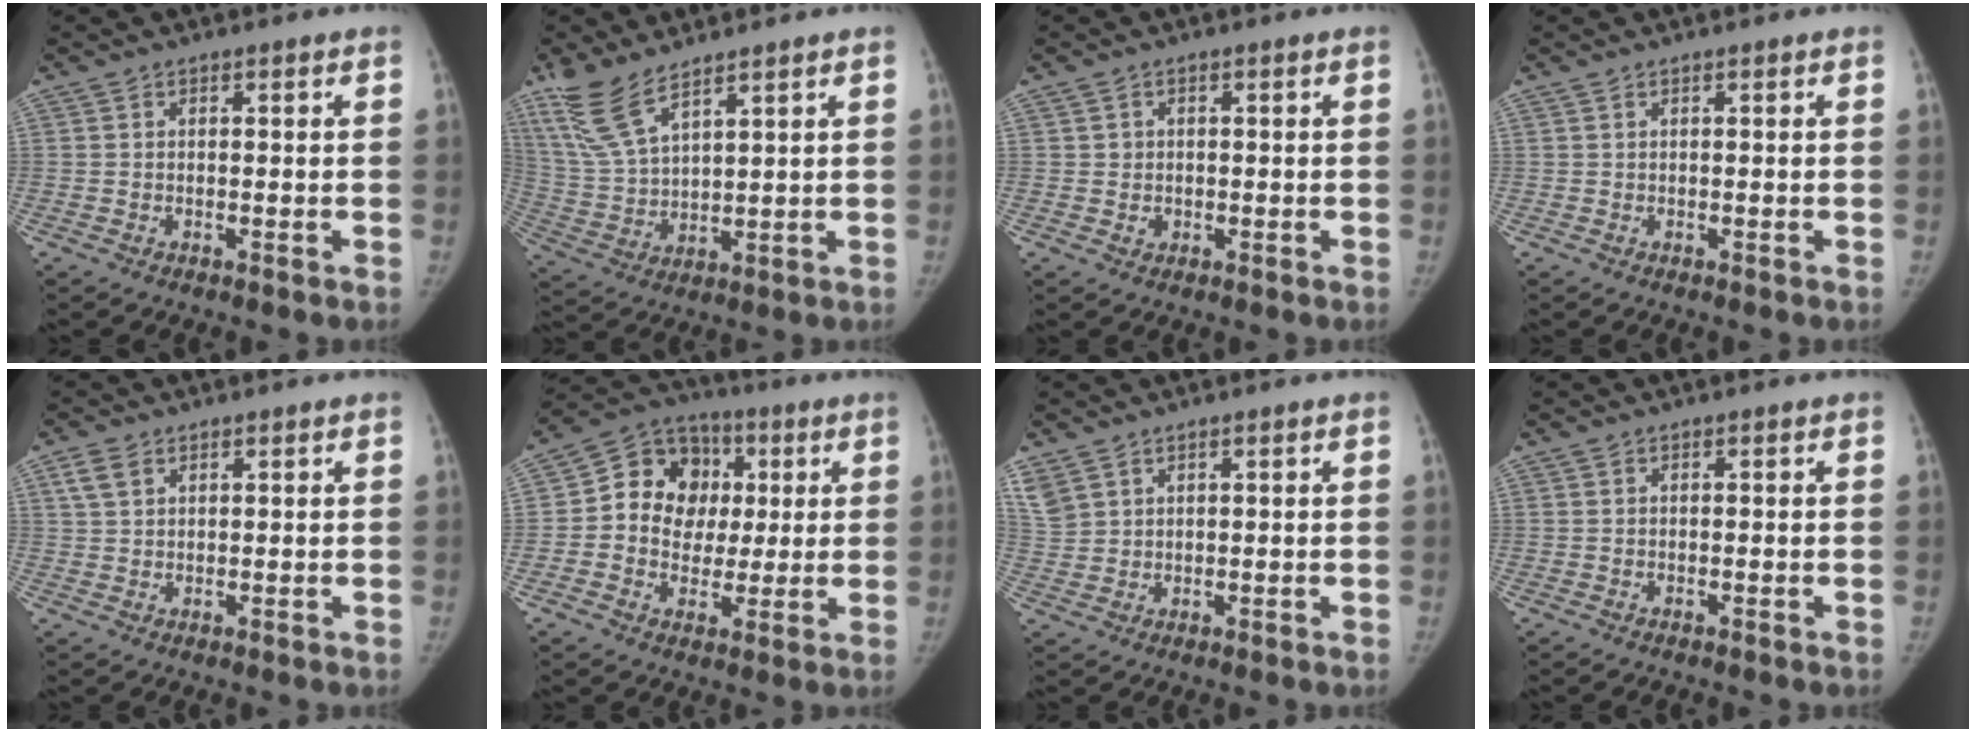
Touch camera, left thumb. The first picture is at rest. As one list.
[{"total": 10.5, "force": [7.6, 3.3, 6.5], "torque": [-0.138, -0.030, 0.168]}, {"total": 1.7, "force": [0.0, 1.7, 0.2], "torque": [0.008, 0.000, 0.002]}, {"total": 0.0}, {"total": 3.5, "force": [1.8, 2.3, 2.0], "torque": [-0.039, 0.004, 0.042]}, {"total": 13.7, "force": [1.6, 11.9, 6.7], "torque": [-0.072, 0.018, 0.018]}, {"total": 6.2, "force": [3.8, 4.2, 2.6], "torque": [-0.067, 0.002, 0.088]}, {"total": 0.0}]